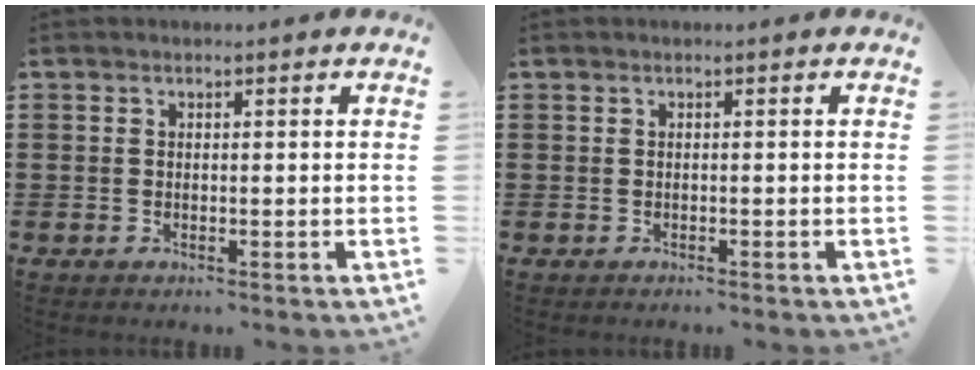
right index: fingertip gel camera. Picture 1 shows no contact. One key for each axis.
{"total": 0.0}